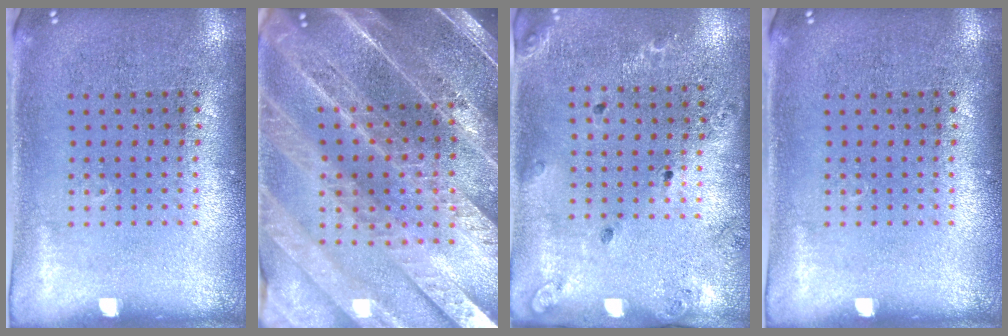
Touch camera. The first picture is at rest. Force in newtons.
{"total": 5.2, "press": 4.5, "slide": 2.6}
{"total": 1.3, "press": 1.2, "slide": 0.4}
{"total": 0.0}